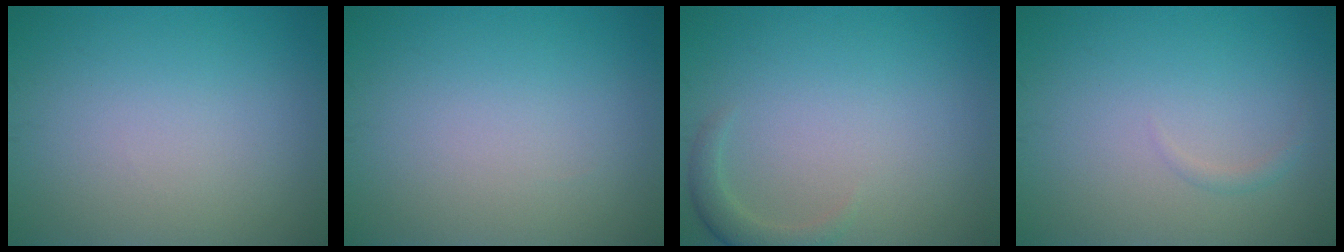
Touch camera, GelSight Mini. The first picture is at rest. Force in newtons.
{"total": 0.0}
{"total": 1.8, "press": 1.8, "slide": 0.3}
{"total": 0.7, "press": 0.7, "slide": 0.1}